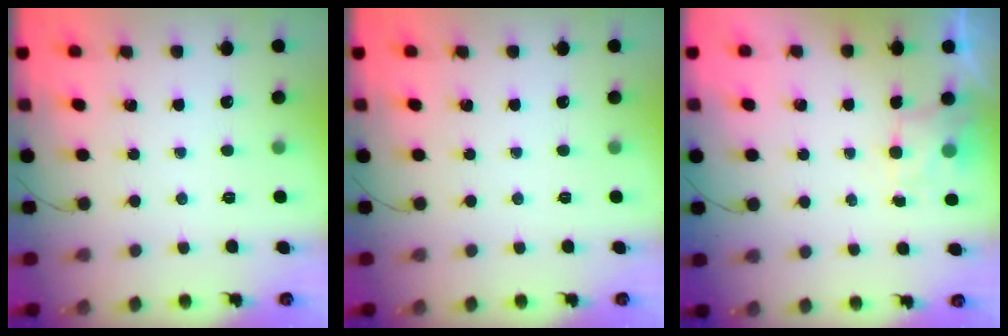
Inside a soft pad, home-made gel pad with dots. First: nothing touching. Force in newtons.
{"total": 0.0}
{"total": 1.9, "press": 1.6, "slide": 1.0}